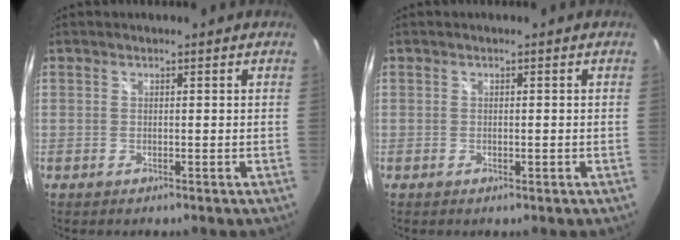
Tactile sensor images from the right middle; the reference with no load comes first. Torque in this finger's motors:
{"motor_torque": [-0.20, -0.01, 0.03, -0.01]}